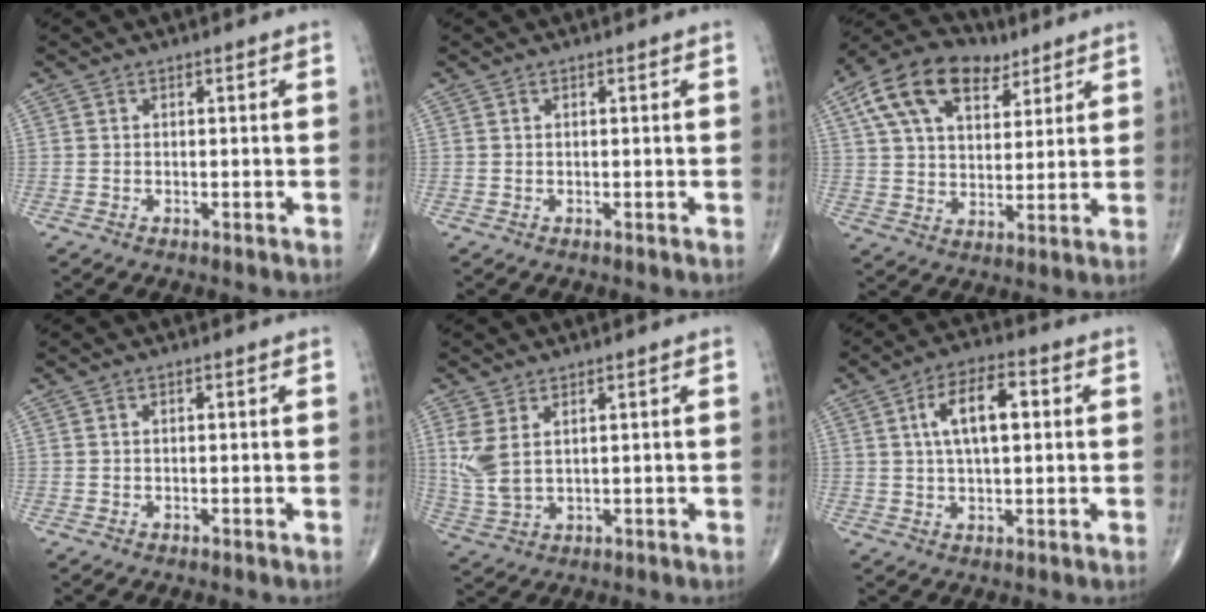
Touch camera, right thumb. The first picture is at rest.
{"total": 0.0}
{"total": 17.0, "force": [8.5, 10.0, 10.7], "torque": [-0.167, -0.005, 0.148]}
{"total": 0.0}
{"total": 6.3, "force": [2.0, 3.1, 5.1], "torque": [-0.121, -0.006, 0.053]}
{"total": 9.8, "force": [2.2, 4.5, 8.5], "torque": [-0.135, 0.015, 0.031]}